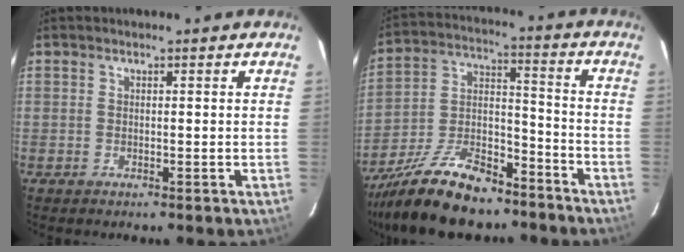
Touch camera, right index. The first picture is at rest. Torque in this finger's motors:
{"motor_torque": [1.00, -1.14, 0.21, -0.01]}